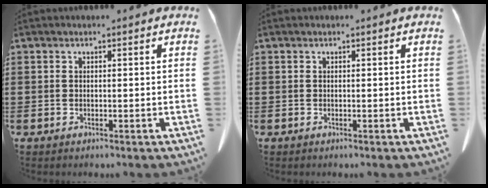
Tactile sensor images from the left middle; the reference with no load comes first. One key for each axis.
{"total": 0.0}